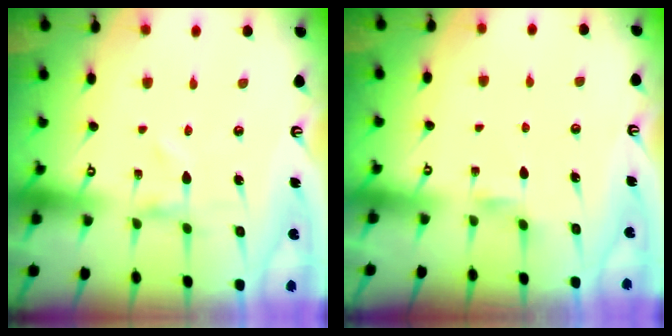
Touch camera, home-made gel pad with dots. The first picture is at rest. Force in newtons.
{"total": 1.7, "press": 1.7, "slide": 0.4}